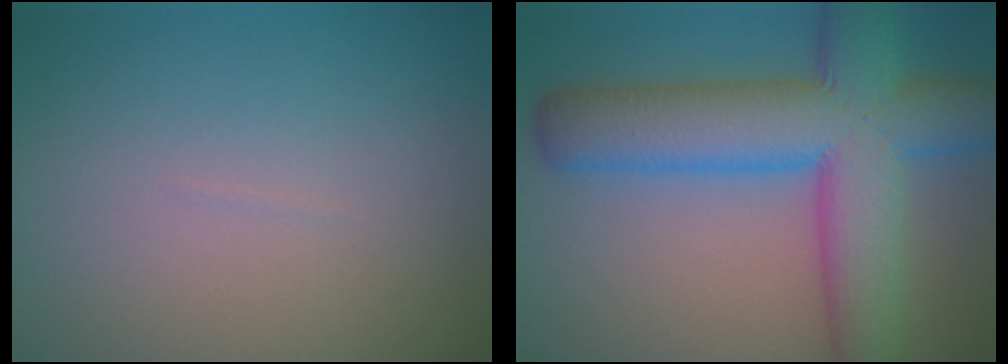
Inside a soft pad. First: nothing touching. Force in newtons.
{"total": 11.1, "press": 11.1, "slide": 0.3}